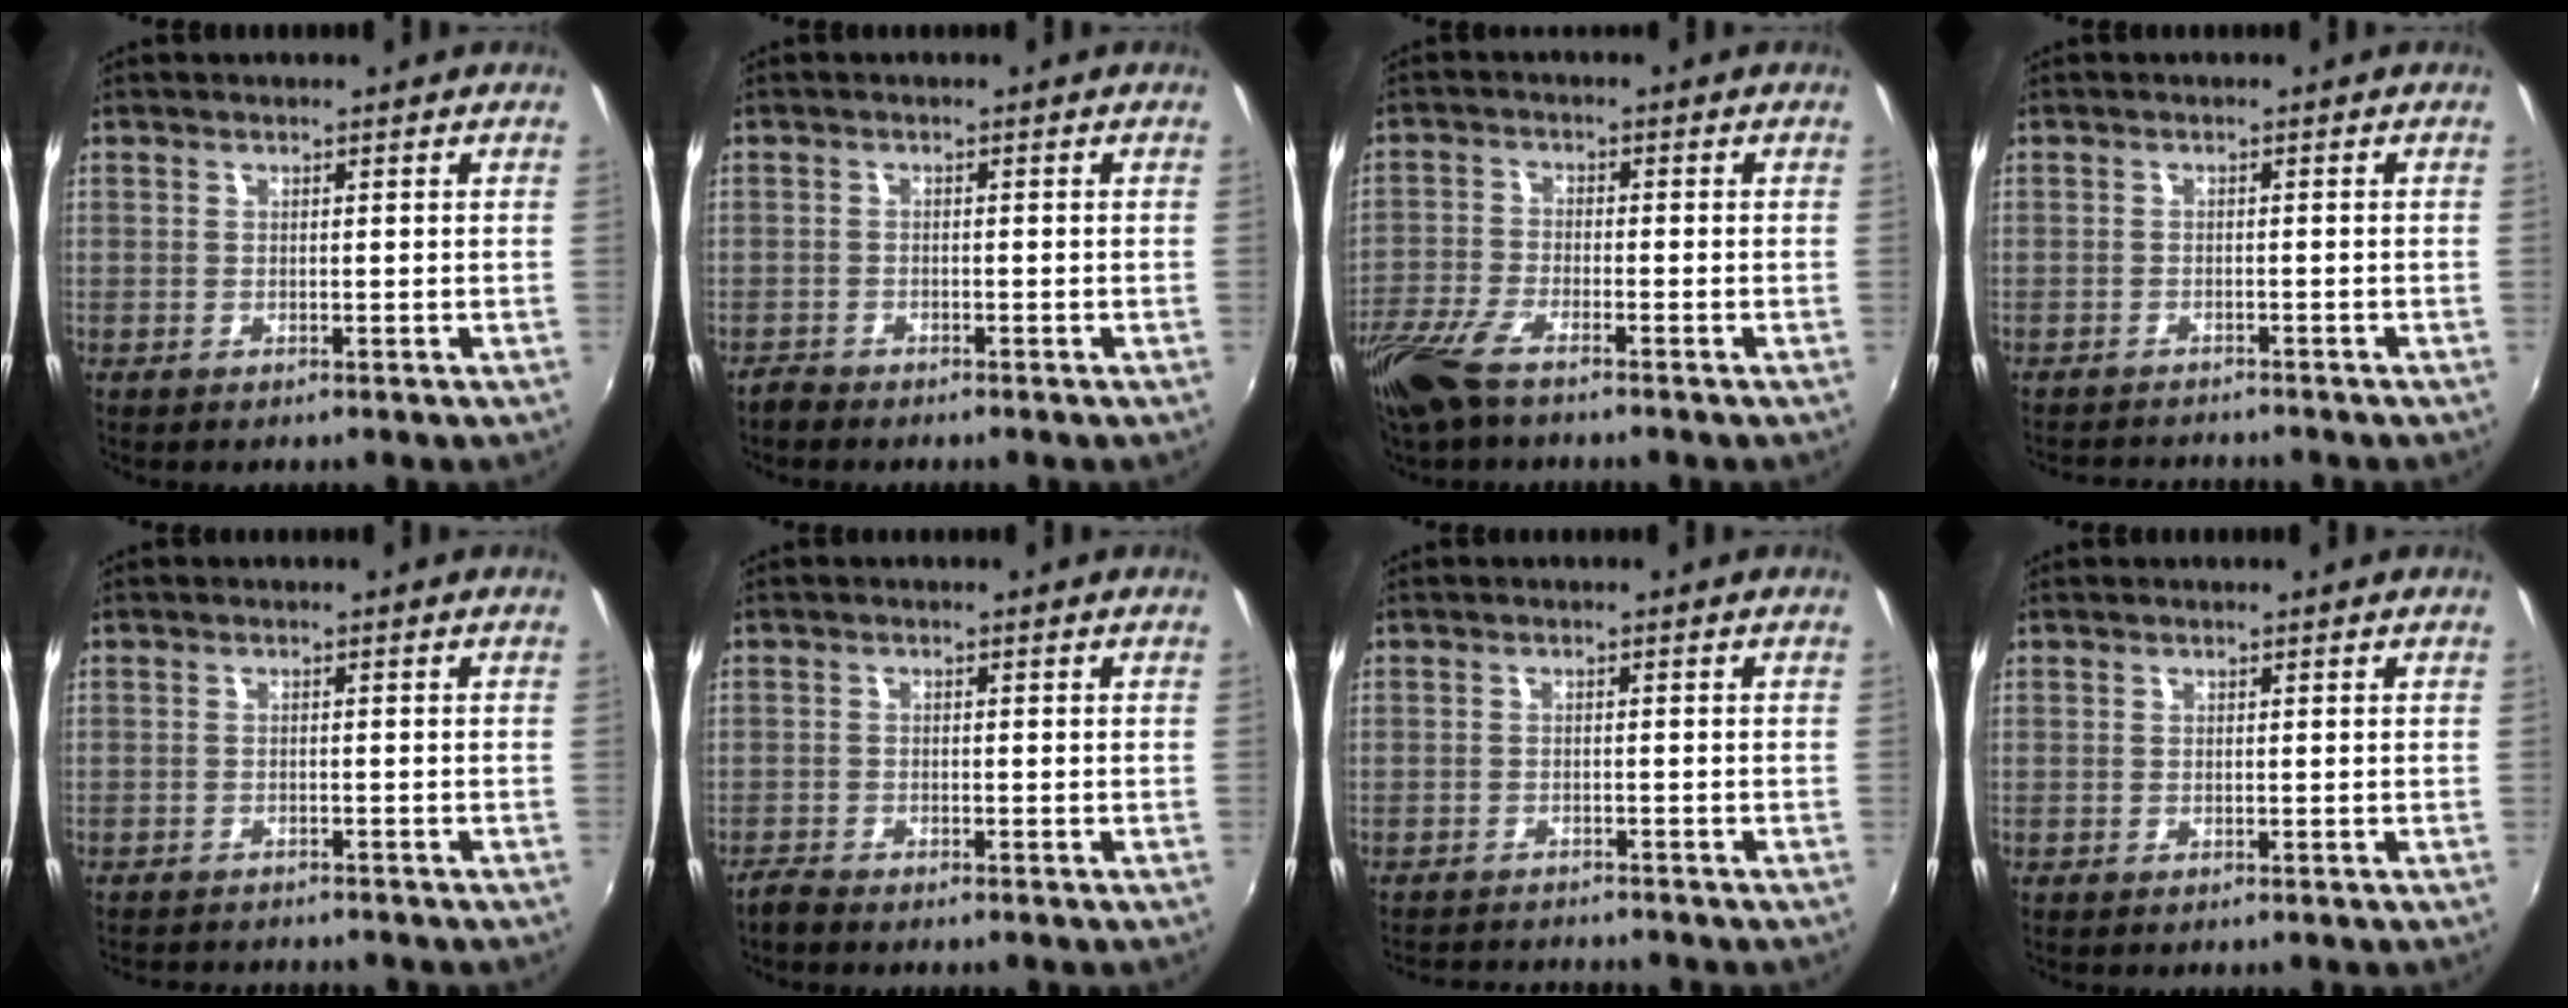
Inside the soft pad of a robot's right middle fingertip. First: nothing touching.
{"total": 1.7, "force": [-1.7, 0.4, 0.1], "torque": [-0.009, -0.003, -0.035]}
{"total": 7.7, "force": [-5.8, 1.8, 4.8], "torque": [-0.118, -0.018, -0.120]}
{"total": 4.8, "force": [-4.7, 0.6, 1.1], "torque": [-0.035, -0.010, -0.073]}
{"total": 4.8, "force": [-4.6, 0.9, 1.2], "torque": [-0.036, -0.009, -0.069]}
{"total": 2.1, "force": [-2.0, 0.3, 0.5], "torque": [-0.019, -0.006, -0.042]}
{"total": 5.8, "force": [-5.6, 0.7, 1.3], "torque": [-0.041, -0.009, -0.088]}
{"total": 0.0}